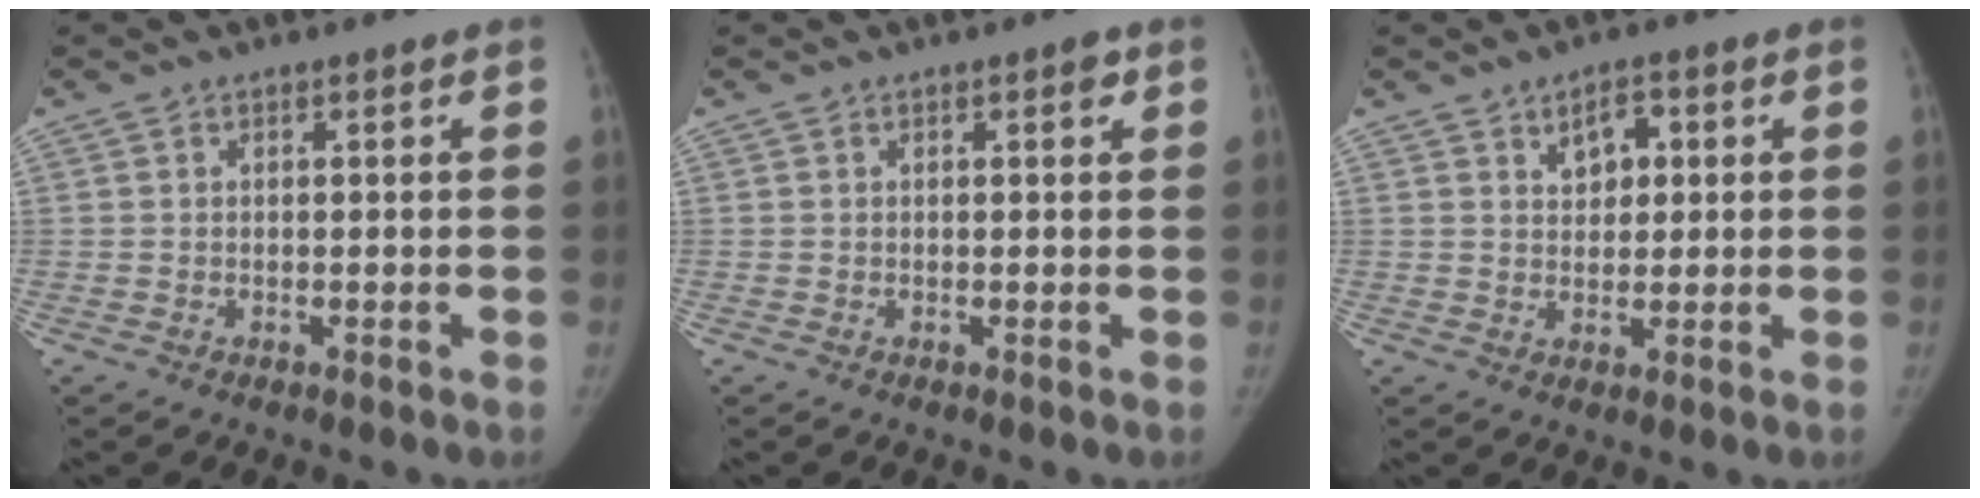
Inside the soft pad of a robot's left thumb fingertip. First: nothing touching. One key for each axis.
{"total": 1.3, "fx": 0.6, "fy": 0.5, "fz": 1.0, "tx": -0.009, "ty": 0.000, "tz": 0.006}
{"total": 4.5, "fx": 1.8, "fy": 2.9, "fz": 2.9, "tx": -0.021, "ty": -0.004, "tz": 0.027}